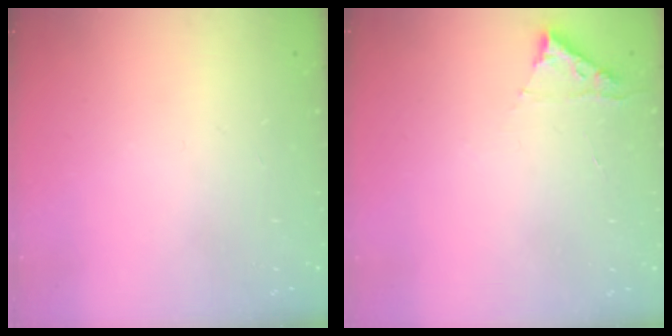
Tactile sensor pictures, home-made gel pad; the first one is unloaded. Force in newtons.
{"total": 2.8, "press": 2.8, "slide": 0.3}